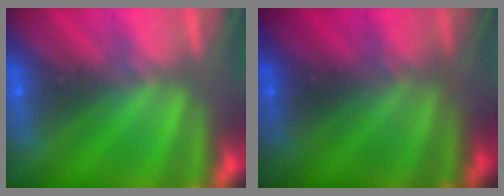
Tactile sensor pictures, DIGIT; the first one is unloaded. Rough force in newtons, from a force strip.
{"total": 1.8}